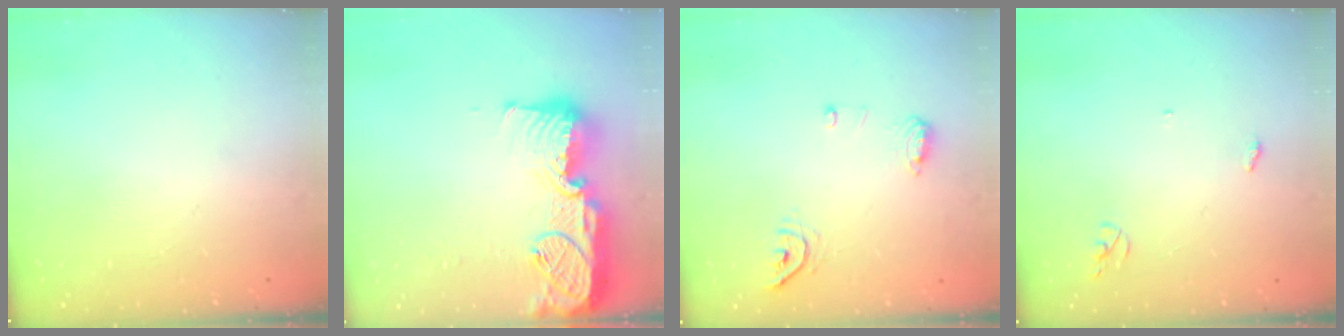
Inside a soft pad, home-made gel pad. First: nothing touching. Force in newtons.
{"total": 19.4, "press": 19.0, "slide": 3.7}
{"total": 7.9, "press": 7.8, "slide": 1.3}
{"total": 2.6, "press": 2.6, "slide": 0.2}